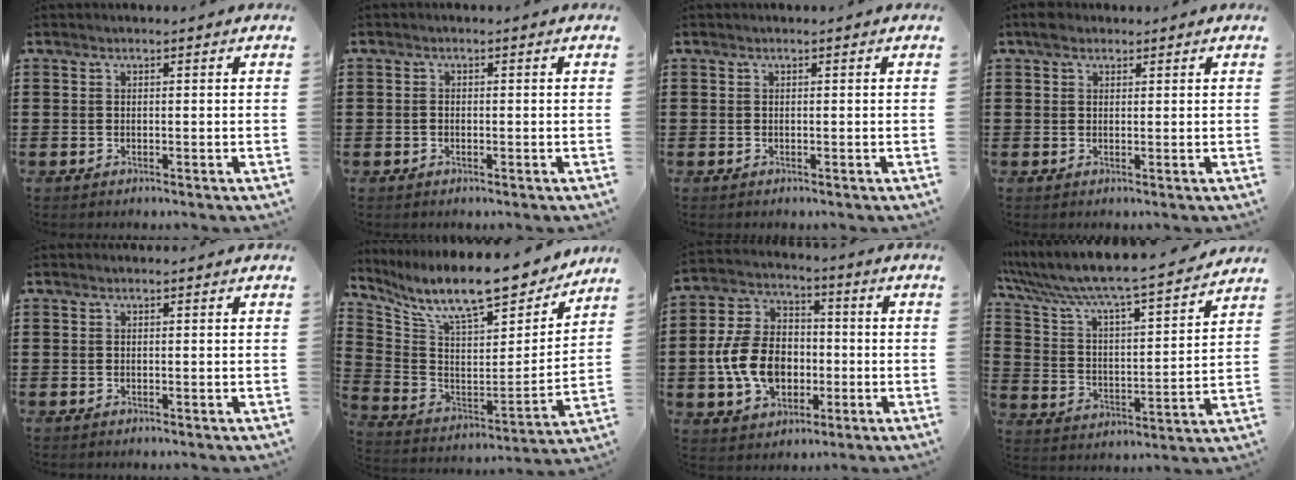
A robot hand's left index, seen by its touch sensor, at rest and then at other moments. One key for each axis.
{"total": 1.0, "fx": -0.3, "fy": 0.6, "fz": 0.7, "tx": -0.016, "ty": 0.001, "tz": -0.007}
{"total": 0.0}
{"total": 2.0, "fx": 1.5, "fy": 1.2, "fz": 0.6, "tx": -0.009, "ty": 0.006, "tz": 0.026}
{"total": 0.0}
{"total": 13.1, "fx": 10.9, "fy": 2.4, "fz": 6.9, "tx": -0.150, "ty": -0.082, "tz": 0.184}
{"total": 11.0, "fx": -1.9, "fy": 8.3, "fz": 7.0, "tx": -0.172, "ty": 0.021, "tz": -0.034}
{"total": 7.1, "fx": 6.3, "fy": 0.4, "fz": 3.2, "tx": -0.092, "ty": -0.051, "tz": 0.098}